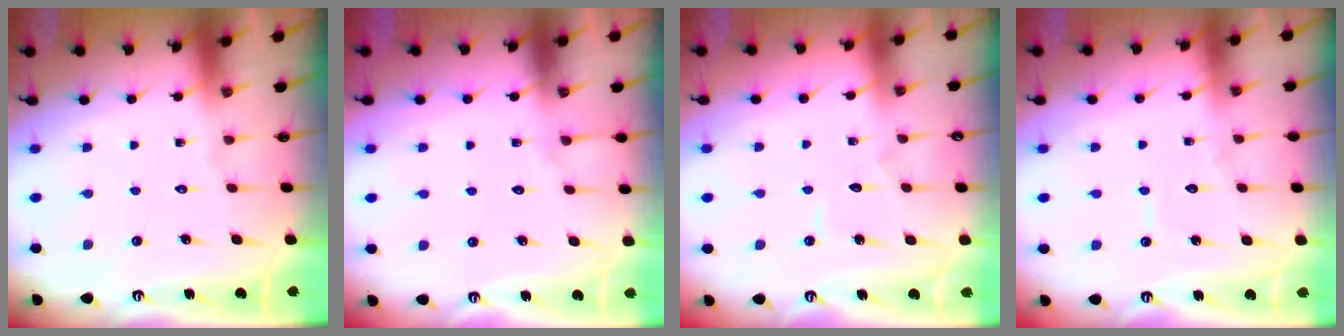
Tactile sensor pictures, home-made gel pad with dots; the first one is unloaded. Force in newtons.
{"total": 2.9, "press": 2.9, "slide": 0.3}
{"total": 2.9, "press": 2.9, "slide": 0.2}
{"total": 4.6, "press": 4.6, "slide": 0.5}